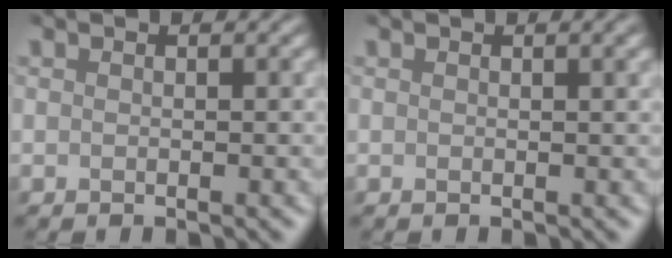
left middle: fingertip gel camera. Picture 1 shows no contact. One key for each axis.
{"total": 0.8, "fx": 0.3, "fy": 0.2, "fz": 0.7, "tx": -0.005, "ty": -0.002, "tz": -0.001}